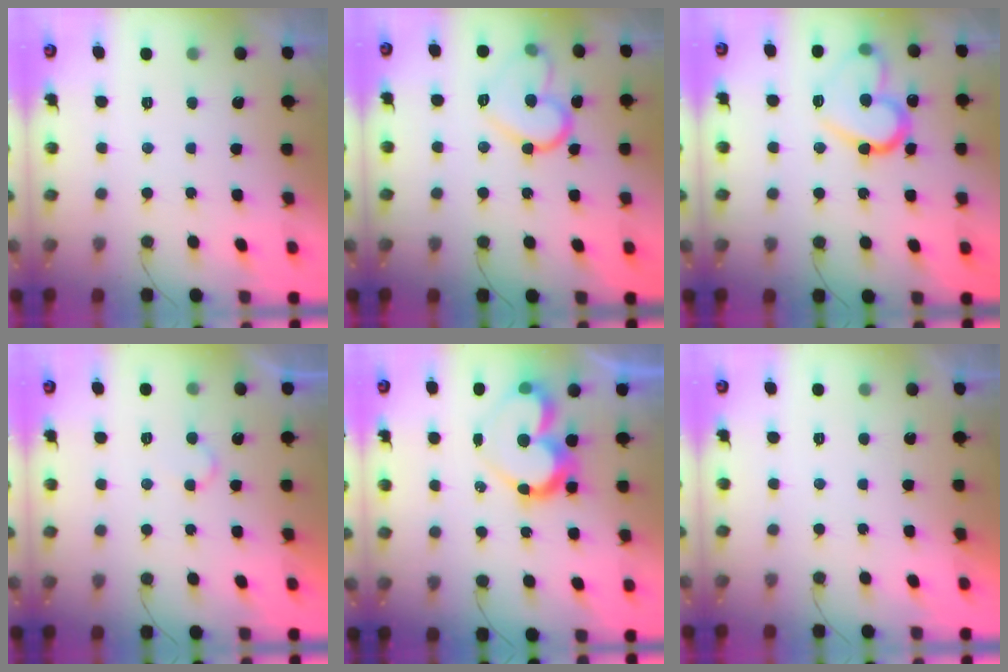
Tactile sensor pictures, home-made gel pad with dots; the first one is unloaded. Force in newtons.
{"total": 12.9, "press": 12.9, "slide": 0.6}
{"total": 15.8, "press": 15.7, "slide": 1.0}
{"total": 5.6, "press": 5.5, "slide": 0.4}
{"total": 12.9, "press": 12.9, "slide": 1.5}
{"total": 1.6, "press": 1.6, "slide": 0.1}